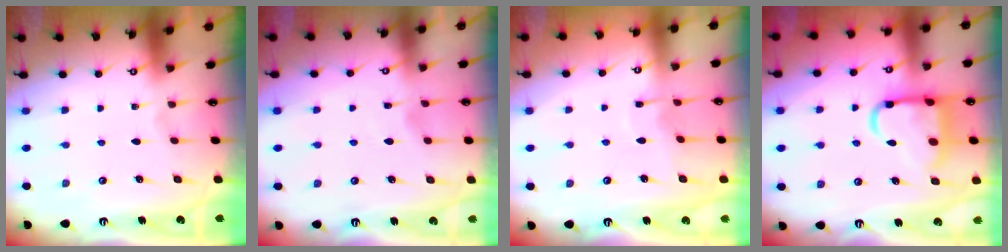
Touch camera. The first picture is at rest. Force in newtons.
{"total": 2.1, "press": 2.1, "slide": 0.3}
{"total": 3.2, "press": 3.2, "slide": 0.4}
{"total": 13.3, "press": 13.2, "slide": 1.6}